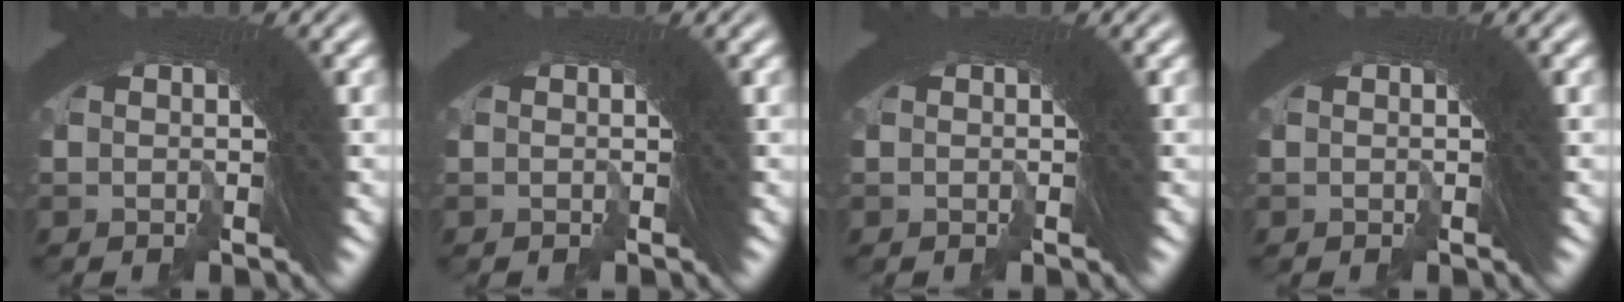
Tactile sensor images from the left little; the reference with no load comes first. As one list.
[{"total": 0.0}, {"total": 0.0}, {"total": 0.0}]